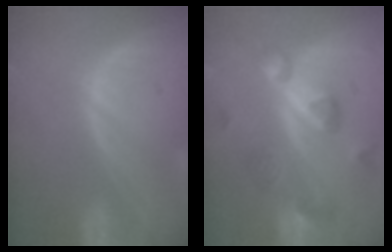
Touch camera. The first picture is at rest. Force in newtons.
{"total": 9.4, "press": 8.2, "slide": 4.6}